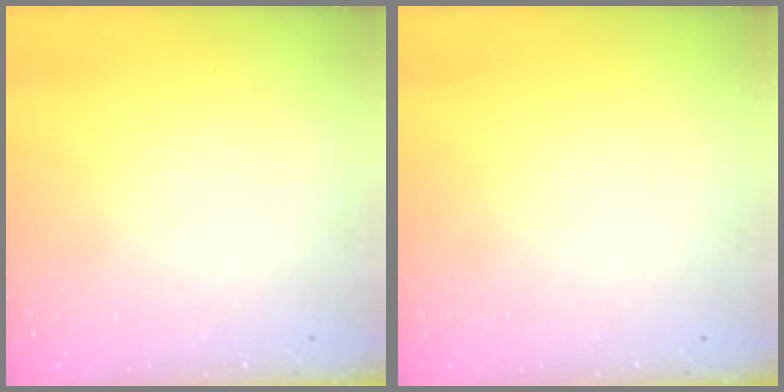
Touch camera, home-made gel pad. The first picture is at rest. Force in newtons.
{"total": 0.0}